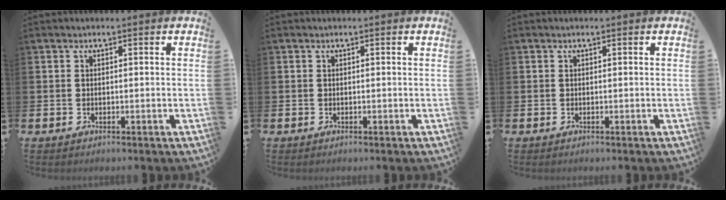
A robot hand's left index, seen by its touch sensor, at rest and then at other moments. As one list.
[{"total": 0.0}, {"total": 0.0}]